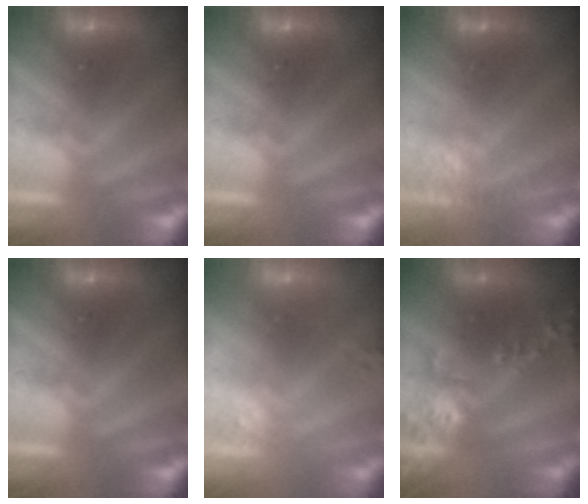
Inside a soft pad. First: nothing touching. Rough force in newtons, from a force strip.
{"total": 0.0}
{"total": 2.8}
{"total": 0.0}
{"total": 2.6}
{"total": 5.5}